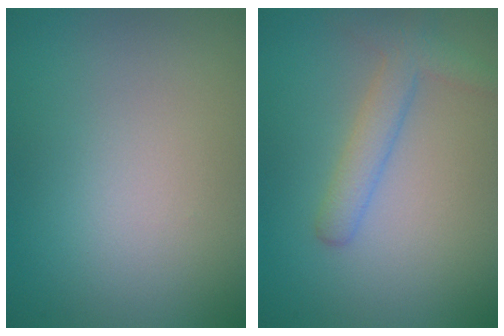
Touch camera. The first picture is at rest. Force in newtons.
{"total": 2.9, "press": 2.9, "slide": 0.2}